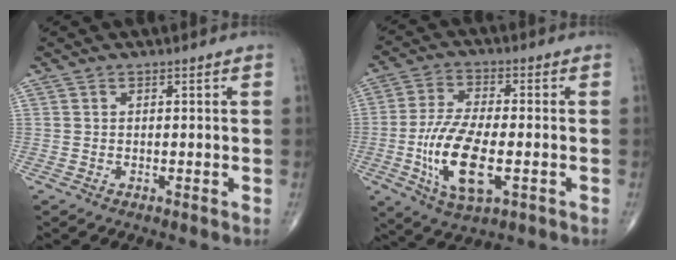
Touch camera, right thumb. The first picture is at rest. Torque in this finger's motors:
{"motor_torque": [1.33, 3.63, 1.10, 0.27, 0.16]}